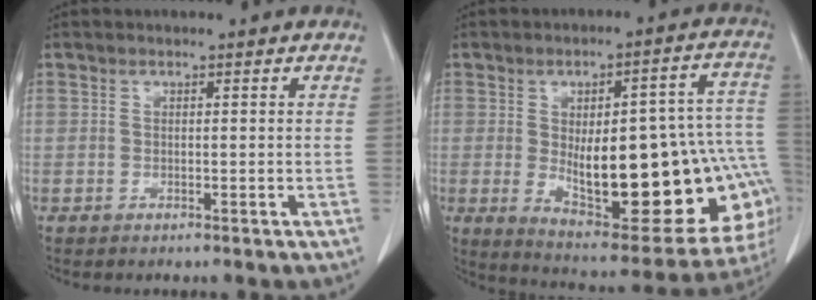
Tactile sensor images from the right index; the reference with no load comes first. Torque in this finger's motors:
{"motor_torque": [1.67, -0.38, 0.89, 0.21]}